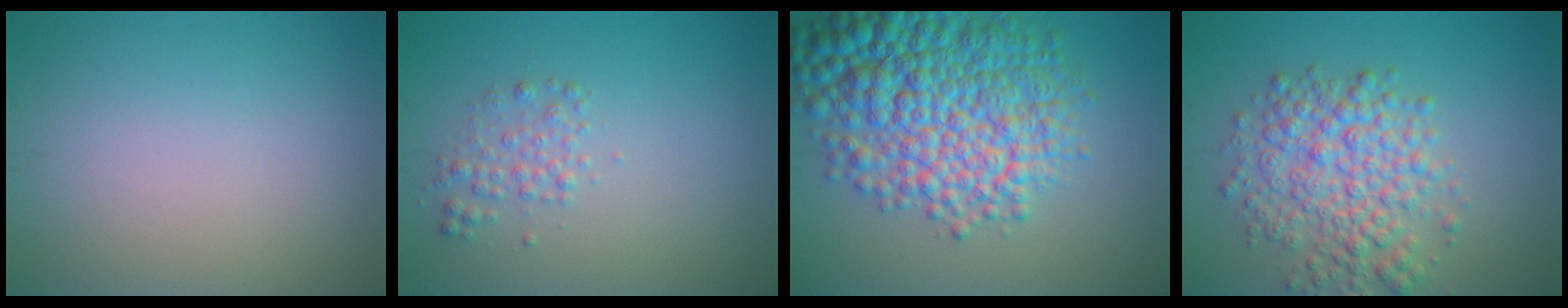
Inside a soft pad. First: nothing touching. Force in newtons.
{"total": 1.6, "press": 1.6, "slide": 0.0}
{"total": 10.9, "press": 10.9, "slide": 0.3}
{"total": 6.0, "press": 6.0, "slide": 0.2}